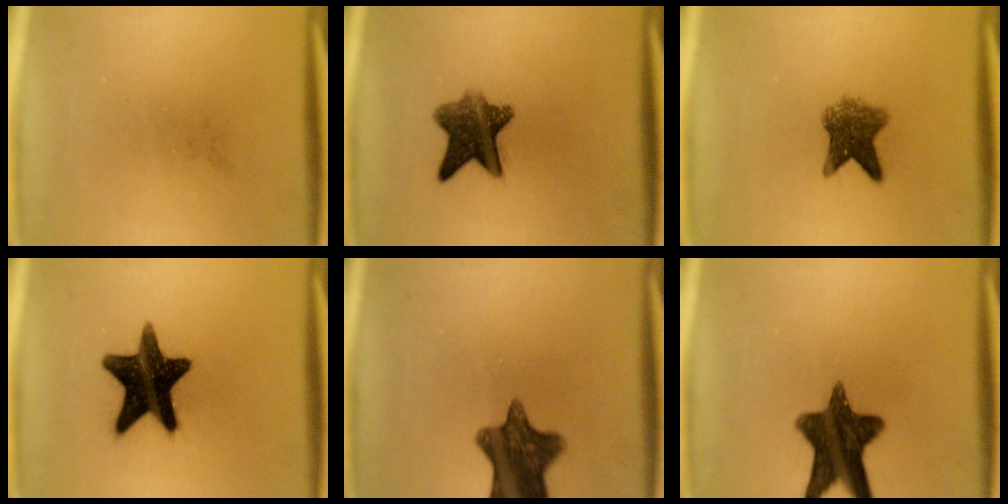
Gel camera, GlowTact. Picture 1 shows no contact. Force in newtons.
{"total": 8.4}
{"total": 6.3}
{"total": 16.2}
{"total": 11.2}
{"total": 13.0}